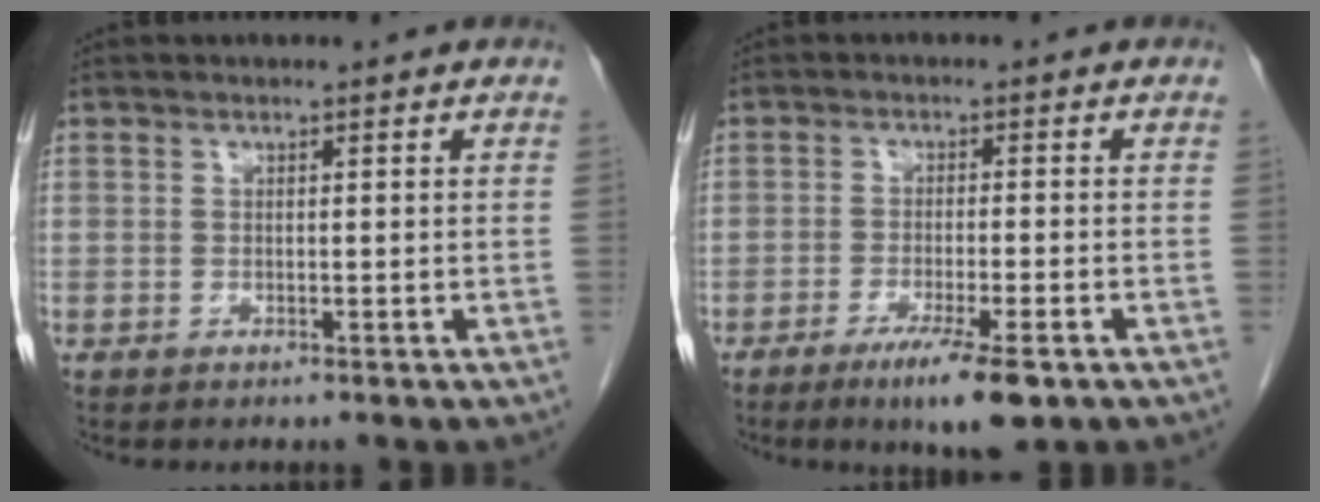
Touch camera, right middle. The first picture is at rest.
{"total": 7.4, "force": [-4.4, 0.6, 5.9], "torque": [-0.096, -0.018, -0.069]}